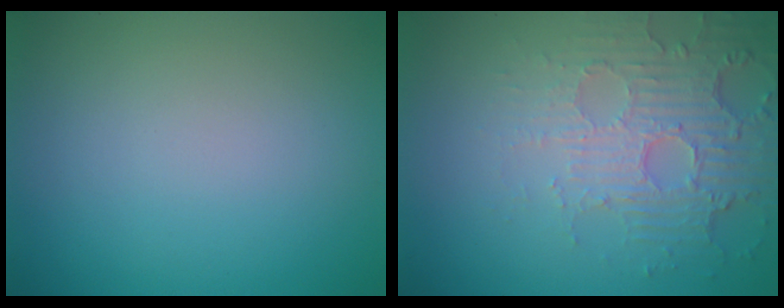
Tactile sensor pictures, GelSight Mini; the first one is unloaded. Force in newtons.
{"total": 5.5, "press": 3.7, "slide": 4.0}